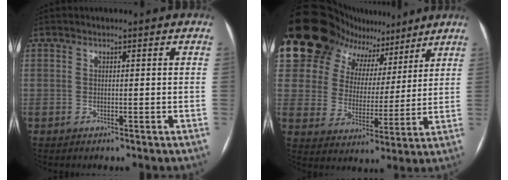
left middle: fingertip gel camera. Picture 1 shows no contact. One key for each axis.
{"total": 19.5, "fx": 15.3, "fy": 10.6, "fz": 5.6, "tx": -0.133, "ty": 0.043, "tz": 0.241}